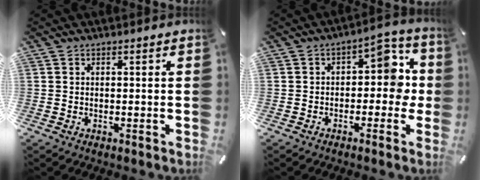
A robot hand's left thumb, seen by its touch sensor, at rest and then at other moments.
{"total": 8.9, "force": [0.8, 5.5, 7.0], "torque": [-0.084, -0.004, 0.007]}